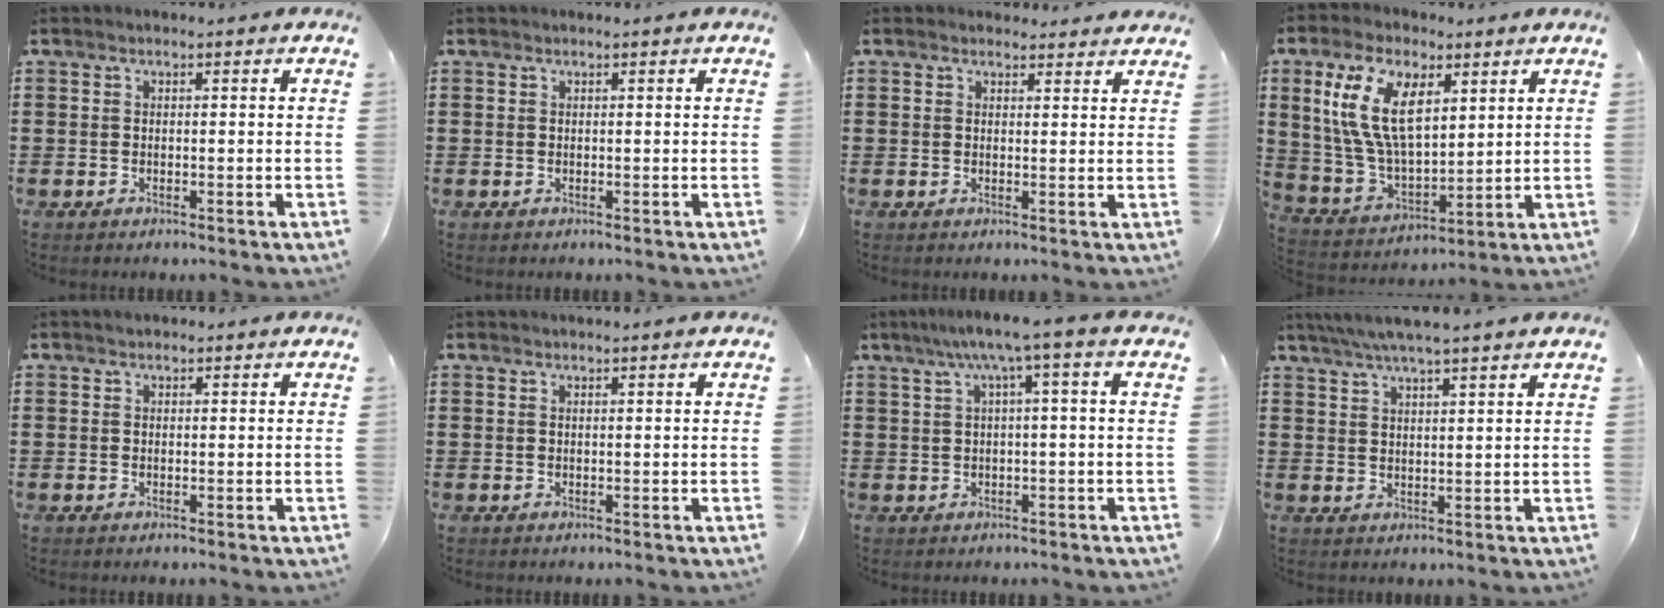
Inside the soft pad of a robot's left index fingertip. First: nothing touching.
{"total": 0.0}
{"total": 2.1, "force": [2.1, 0.5, 0.1], "torque": [0.001, -0.004, 0.038]}
{"total": 12.7, "force": [5.7, 6.4, 9.4], "torque": [-0.209, 0.008, 0.108]}
{"total": 0.5, "force": [0.5, 0.2, 0.0], "torque": [-0.002, 0.001, 0.010]}
{"total": 0.8, "force": [0.8, -0.1, 0.2], "torque": [-0.005, -0.002, 0.015]}
{"total": 4.7, "force": [1.3, -0.4, 4.5], "torque": [-0.089, -0.001, 0.018]}
{"total": 4.2, "force": [3.8, -0.4, 1.7], "torque": [-0.045, -0.012, 0.066]}